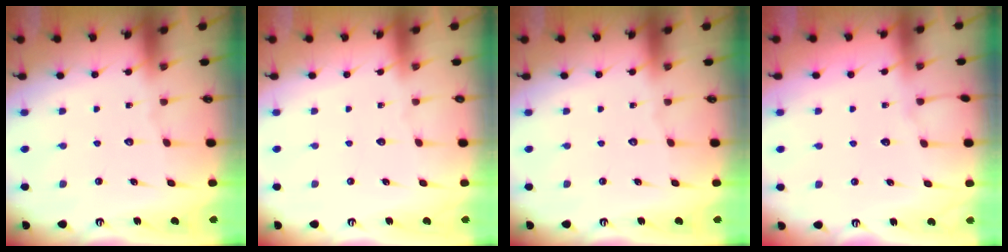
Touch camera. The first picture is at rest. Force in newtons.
{"total": 0.0}
{"total": 0.0}
{"total": 2.5, "press": 2.5, "slide": 0.4}